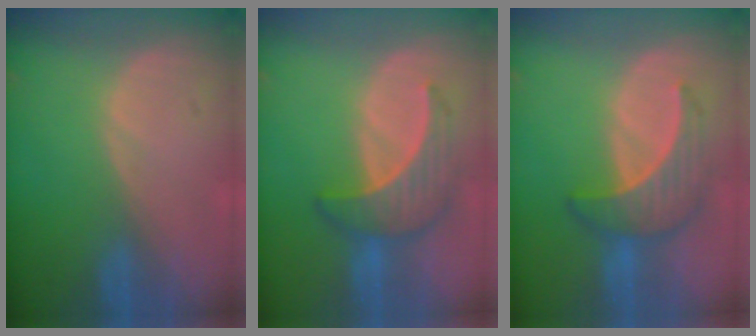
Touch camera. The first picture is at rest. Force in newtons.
{"total": 6.5, "press": 6.3, "slide": 1.4}
{"total": 6.5, "press": 6.3, "slide": 1.4}